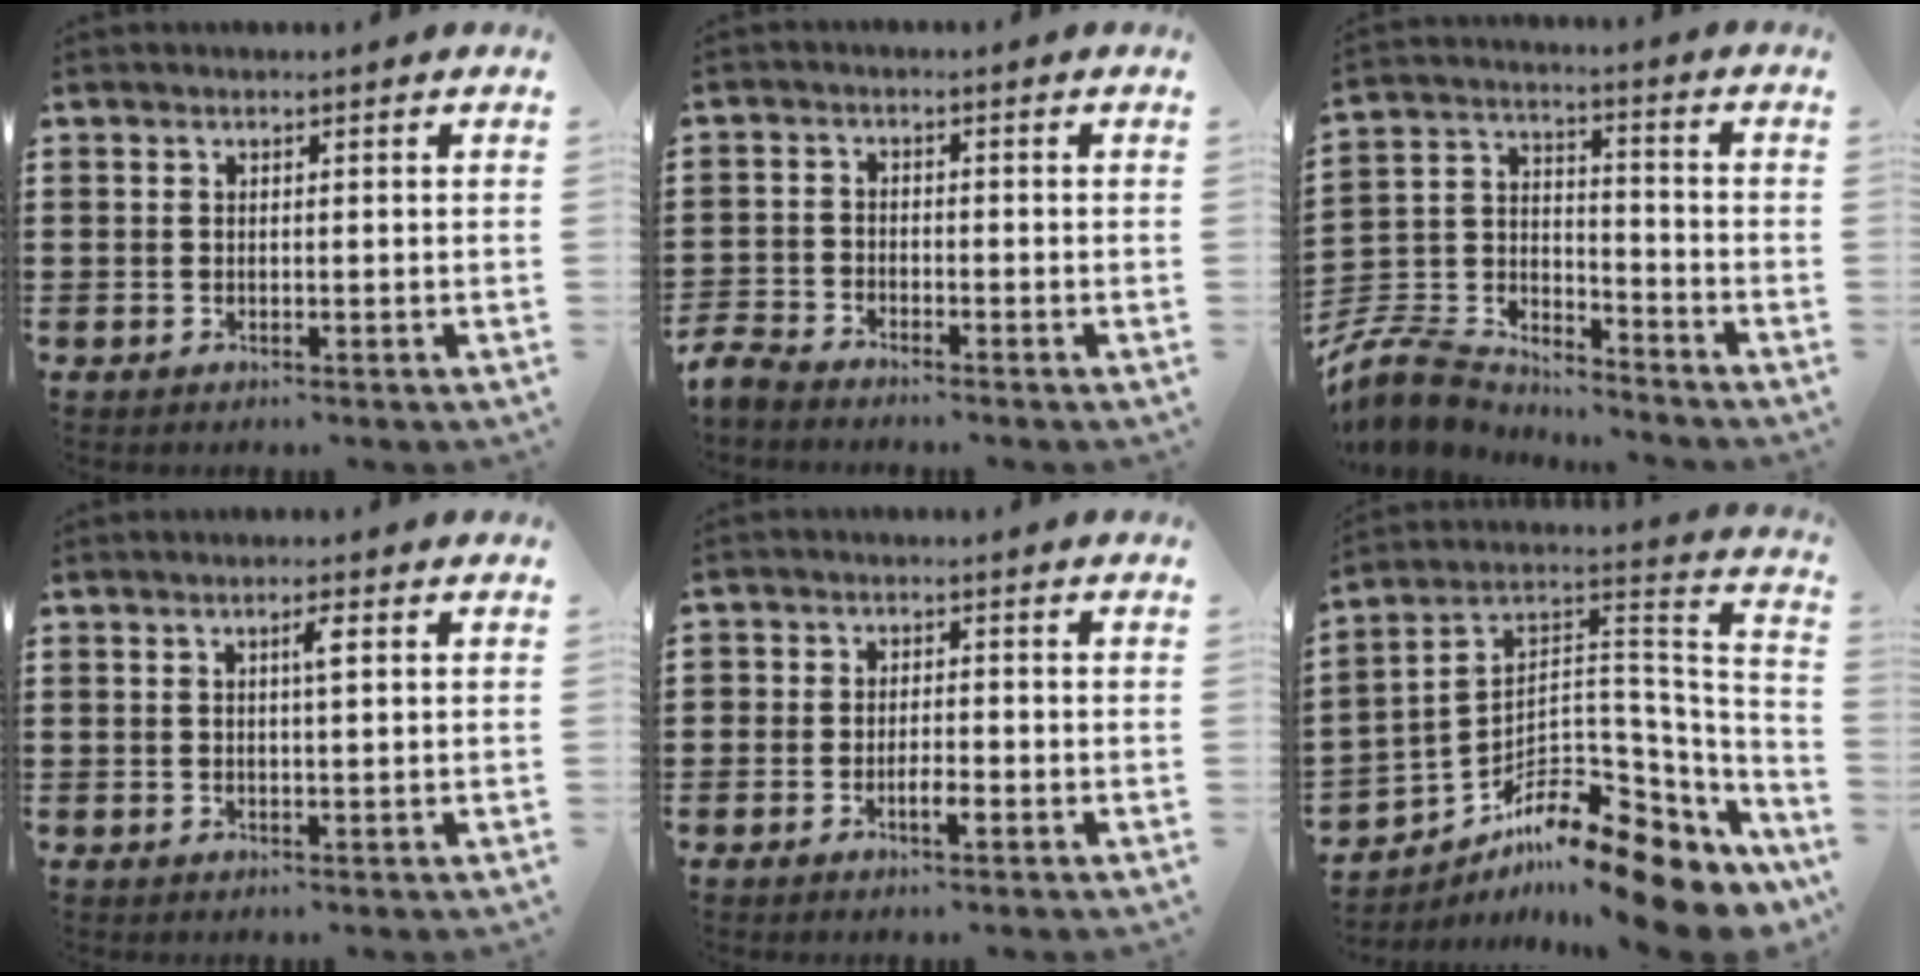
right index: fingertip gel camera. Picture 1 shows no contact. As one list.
[{"total": 3.0, "force": [-2.9, 0.4, 0.1], "torque": [-0.021, -0.006, -0.067]}, {"total": 8.5, "force": [-7.8, 2.7, 1.9], "torque": [-0.066, 0.005, -0.161]}, {"total": 2.3, "force": [0.8, 0.6, 2.1], "torque": [-0.026, 0.001, 0.007]}, {"total": 2.3, "force": [-1.3, 1.2, 1.5], "torque": [-0.032, 0.003, -0.027]}, {"total": 11.4, "force": [-8.1, 4.2, 6.9], "torque": [-0.112, 0.001, -0.152]}]